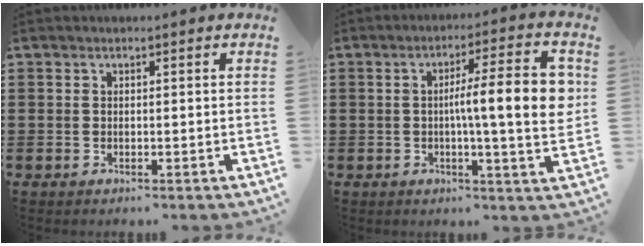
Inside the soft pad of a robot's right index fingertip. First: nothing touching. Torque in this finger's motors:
{"motor_torque": [0.76, -0.49, 0.71, 0.08]}